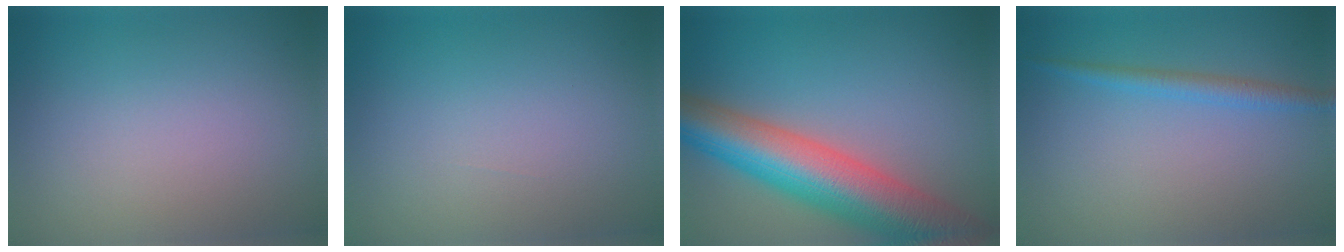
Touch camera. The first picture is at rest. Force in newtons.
{"total": 0.0}
{"total": 11.5, "press": 11.5, "slide": 0.6}
{"total": 1.8, "press": 1.8, "slide": 0.1}